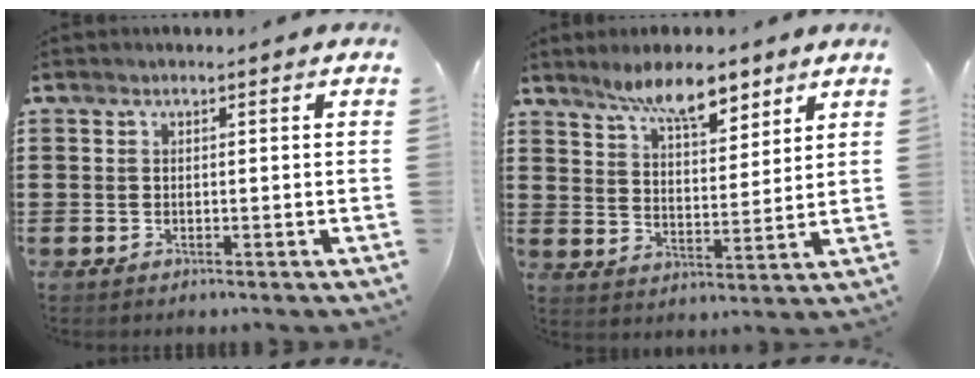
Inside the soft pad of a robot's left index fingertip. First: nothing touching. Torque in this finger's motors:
{"motor_torque": [0.48, 0.46, 0.41, 0.10]}